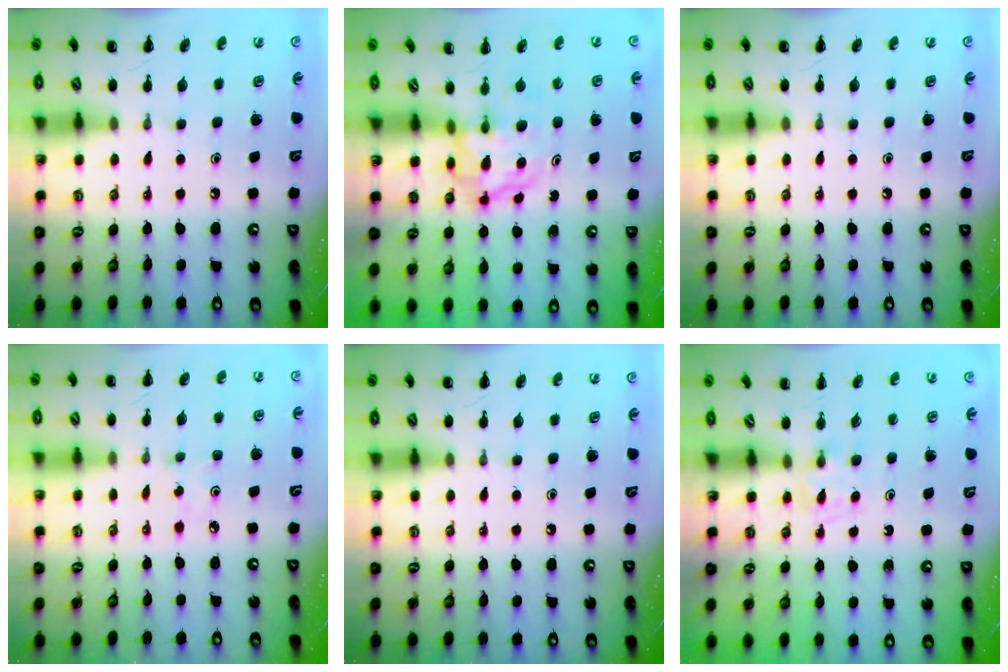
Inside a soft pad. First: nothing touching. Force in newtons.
{"total": 3.9, "press": 3.9, "slide": 0.5}
{"total": 0.0}
{"total": 0.6, "press": 0.6, "slide": 0.2}
{"total": 0.0}
{"total": 2.8, "press": 2.5, "slide": 1.1}